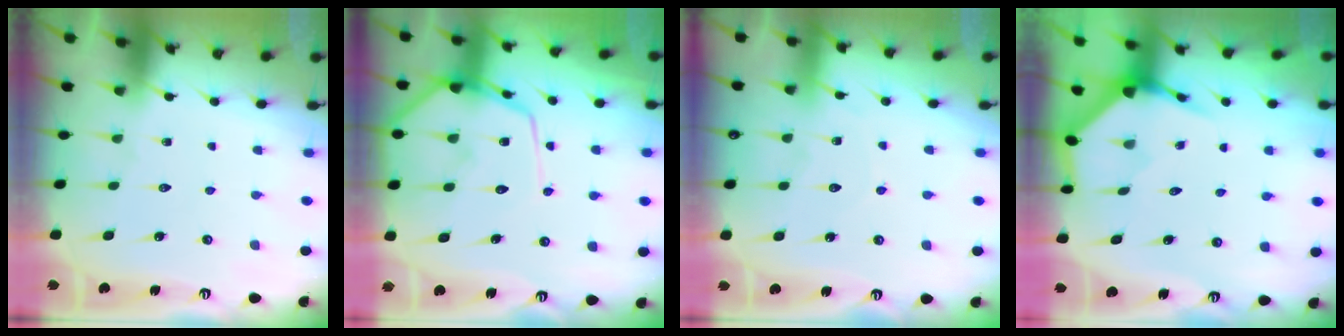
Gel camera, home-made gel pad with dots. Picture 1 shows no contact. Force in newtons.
{"total": 12.2, "press": 12.1, "slide": 1.1}
{"total": 3.6, "press": 3.6, "slide": 0.4}
{"total": 3.8, "press": 3.8, "slide": 0.1}